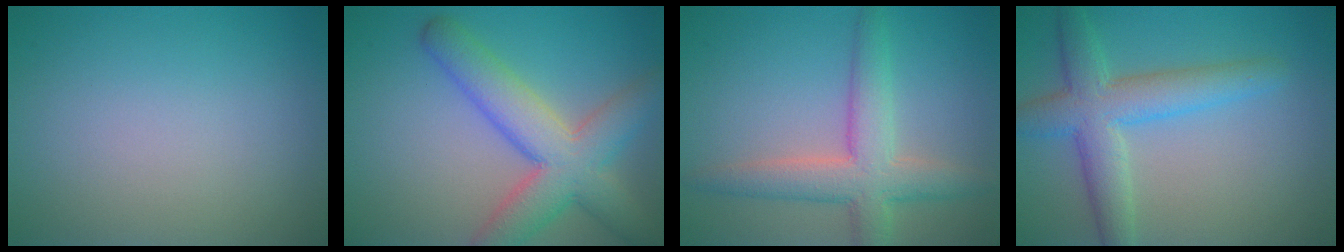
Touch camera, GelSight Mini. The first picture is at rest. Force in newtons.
{"total": 7.5, "press": 7.5, "slide": 0.4}
{"total": 5.3, "press": 5.3, "slide": 0.2}
{"total": 5.5, "press": 5.5, "slide": 0.3}